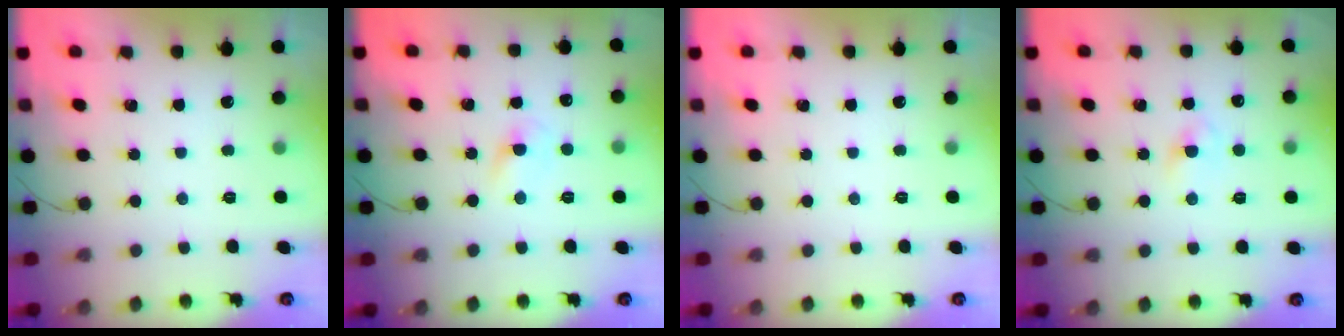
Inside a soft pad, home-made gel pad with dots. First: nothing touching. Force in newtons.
{"total": 2.6, "press": 2.4, "slide": 1.1}
{"total": 0.0}
{"total": 1.9, "press": 1.7, "slide": 0.8}